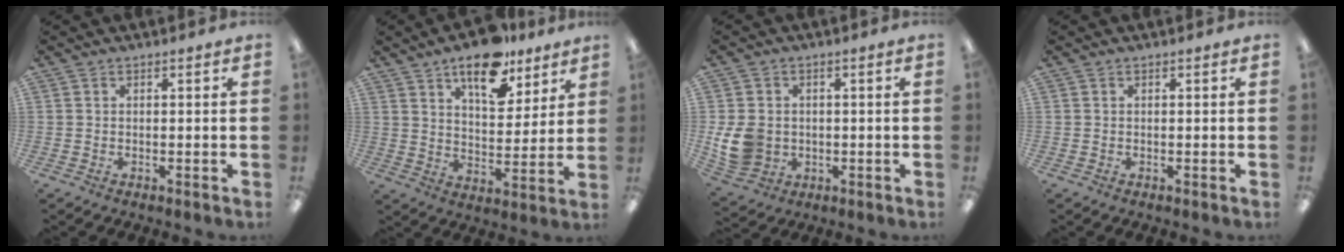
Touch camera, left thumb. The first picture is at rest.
{"total": 15.0, "force": [10.4, 7.1, 8.1], "torque": [-0.106, -0.056, 0.178]}
{"total": 9.1, "force": [-0.6, 7.9, 4.6], "torque": [-0.102, 0.013, -0.008]}
{"total": 0.0}